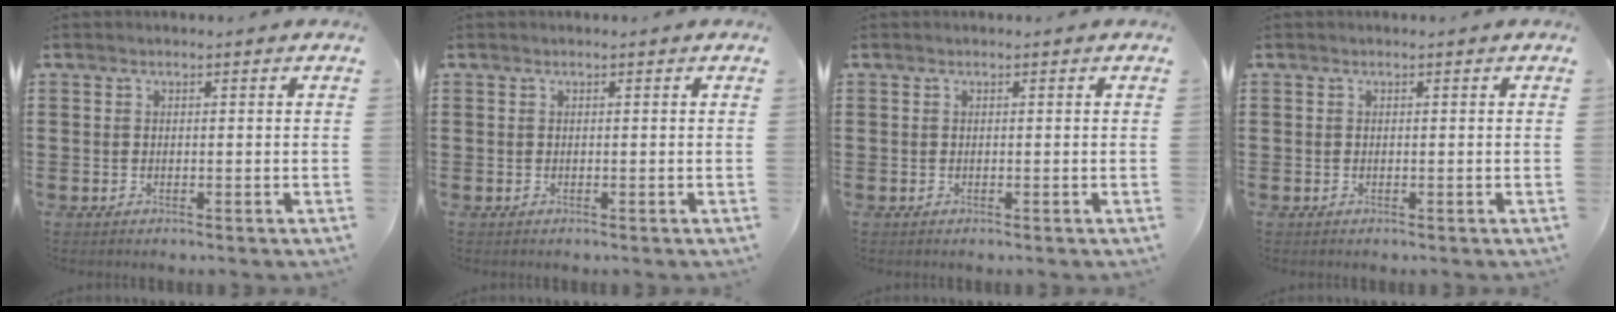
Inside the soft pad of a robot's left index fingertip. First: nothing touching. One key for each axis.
{"total": 0.0}
{"total": 0.0}
{"total": 0.0}